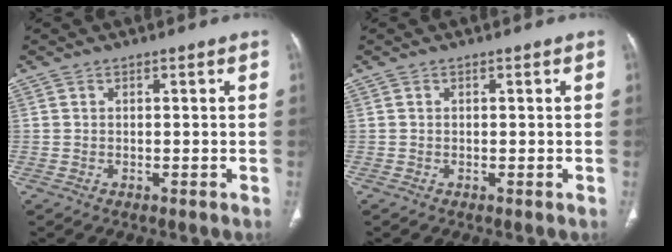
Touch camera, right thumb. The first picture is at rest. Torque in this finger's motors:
{"motor_torque": [0.02, 0.02, 0.01, -0.02, 0.01]}